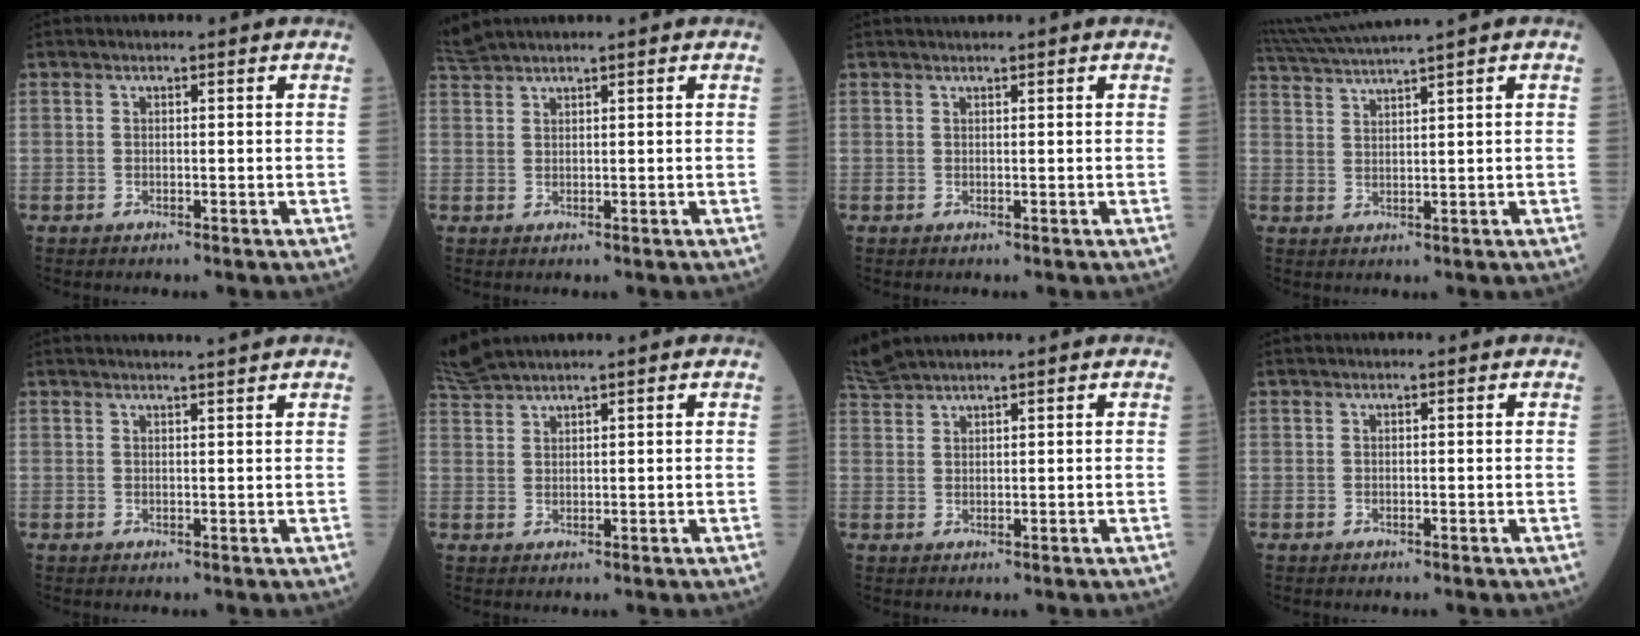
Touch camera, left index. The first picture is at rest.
{"total": 2.4, "force": [2.3, -0.5, 0.4], "torque": [-0.016, 0.018, 0.056]}
{"total": 0.9, "force": [0.8, -0.3, 0.4], "torque": [-0.009, 0.008, 0.020]}
{"total": 7.1, "force": [6.0, -1.8, 3.3], "torque": [-0.065, 0.014, 0.112]}
{"total": 3.4, "force": [3.0, -1.0, 1.2], "torque": [-0.013, 0.005, 0.037]}
{"total": 4.1, "force": [3.9, -0.6, 1.1], "torque": [-0.042, 0.018, 0.089]}
{"total": 3.5, "force": [3.4, -0.5, 0.7], "torque": [-0.031, 0.019, 0.079]}
{"total": 0.0}